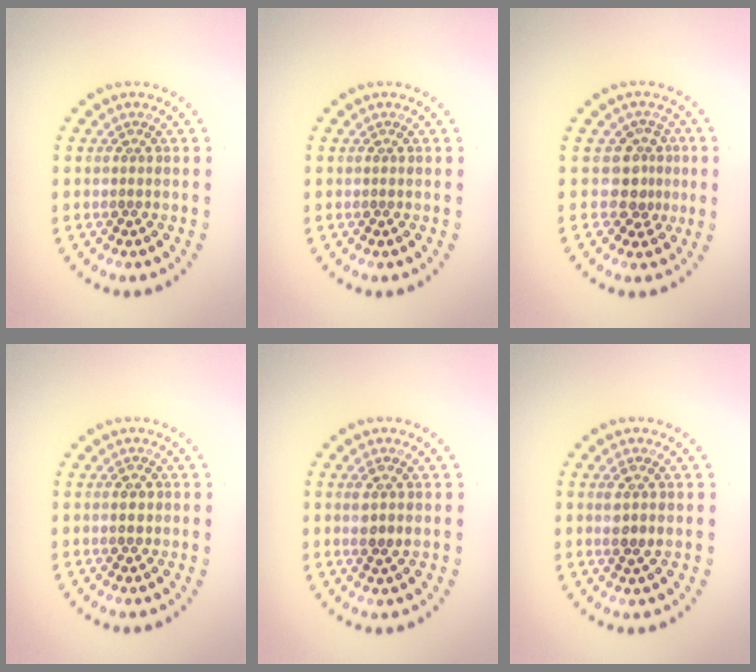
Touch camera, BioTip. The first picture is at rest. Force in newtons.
{"total": 0.0}
{"total": 2.6, "press": 1.9, "slide": 1.7}
{"total": 1.8, "press": 1.8, "slide": 0.1}
{"total": 1.9, "press": 1.8, "slide": 0.5}
{"total": 1.9, "press": 1.8, "slide": 0.5}